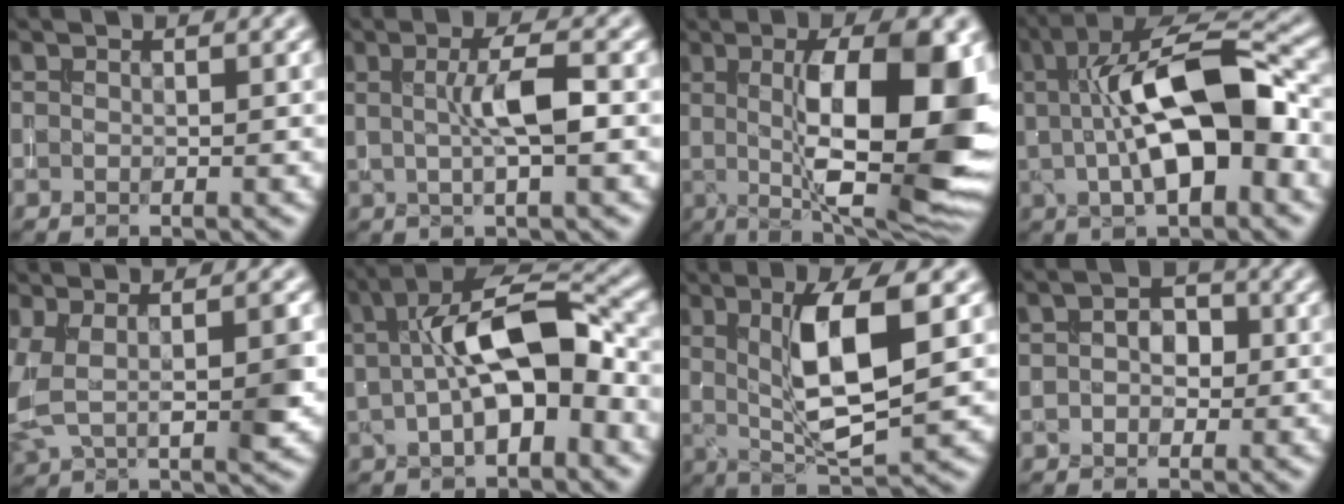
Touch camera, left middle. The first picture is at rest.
{"total": 3.7, "force": [0.3, 0.7, 3.6], "torque": [-0.065, 0.007, 0.004]}
{"total": 14.1, "force": [0.8, 4.2, 13.4], "torque": [-0.181, -0.002, 0.010]}
{"total": 11.2, "force": [0.9, 4.0, 10.4], "torque": [-0.149, 0.020, 0.006]}
{"total": 5.6, "force": [0.6, 2.4, 5.0], "torque": [-0.105, 0.000, 0.011]}
{"total": 10.1, "force": [0.7, 4.4, 9.1], "torque": [-0.135, 0.020, 0.002]}
{"total": 8.1, "force": [1.6, 2.3, 7.6], "torque": [-0.130, -0.005, 0.033]}
{"total": 2.5, "force": [0.3, 1.8, 1.8], "torque": [-0.026, 0.009, 0.000]}